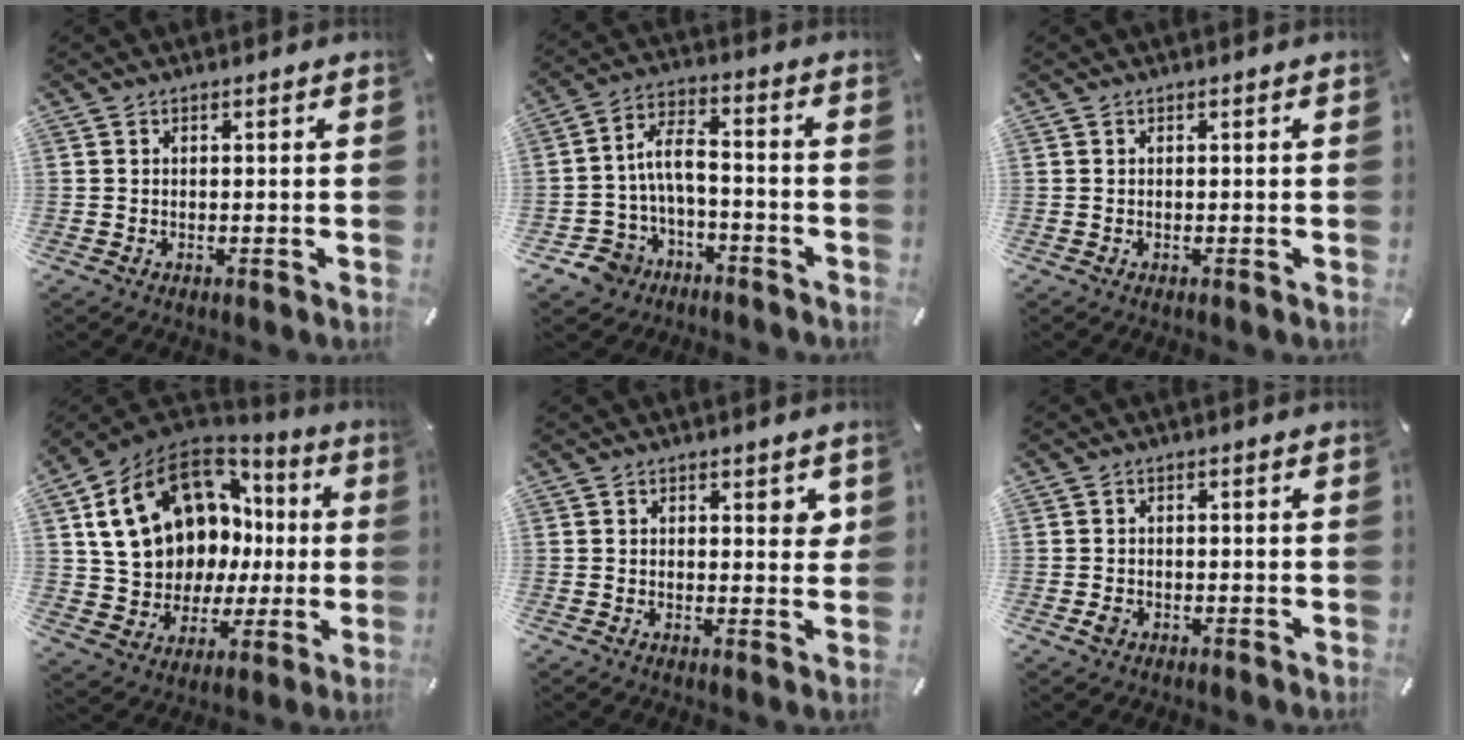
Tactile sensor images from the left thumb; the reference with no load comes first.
{"total": 8.5, "force": [-3.1, 6.1, 5.1], "torque": [-0.114, 0.017, -0.061]}
{"total": 0.0}
{"total": 19.2, "force": [7.3, 14.8, 10.0], "torque": [-0.189, -0.045, 0.155]}
{"total": 3.1, "force": [1.4, 1.6, 2.3], "torque": [-0.016, -0.009, 0.017]}
{"total": 1.9, "force": [-0.8, 1.3, 1.1], "torque": [-0.020, 0.003, -0.014]}